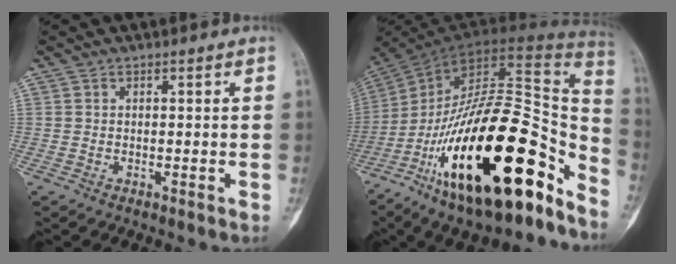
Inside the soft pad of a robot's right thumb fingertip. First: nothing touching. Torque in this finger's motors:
{"motor_torque": [2.09, 2.17, 2.33, -0.44, 1.05]}